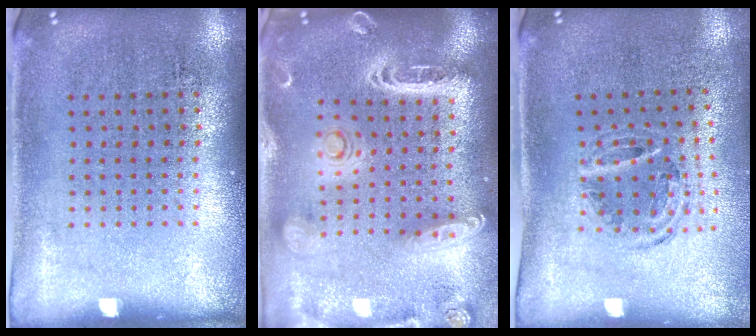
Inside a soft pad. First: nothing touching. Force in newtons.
{"total": 2.8, "press": 2.4, "slide": 1.4}
{"total": 1.0, "press": 0.9, "slide": 0.1}